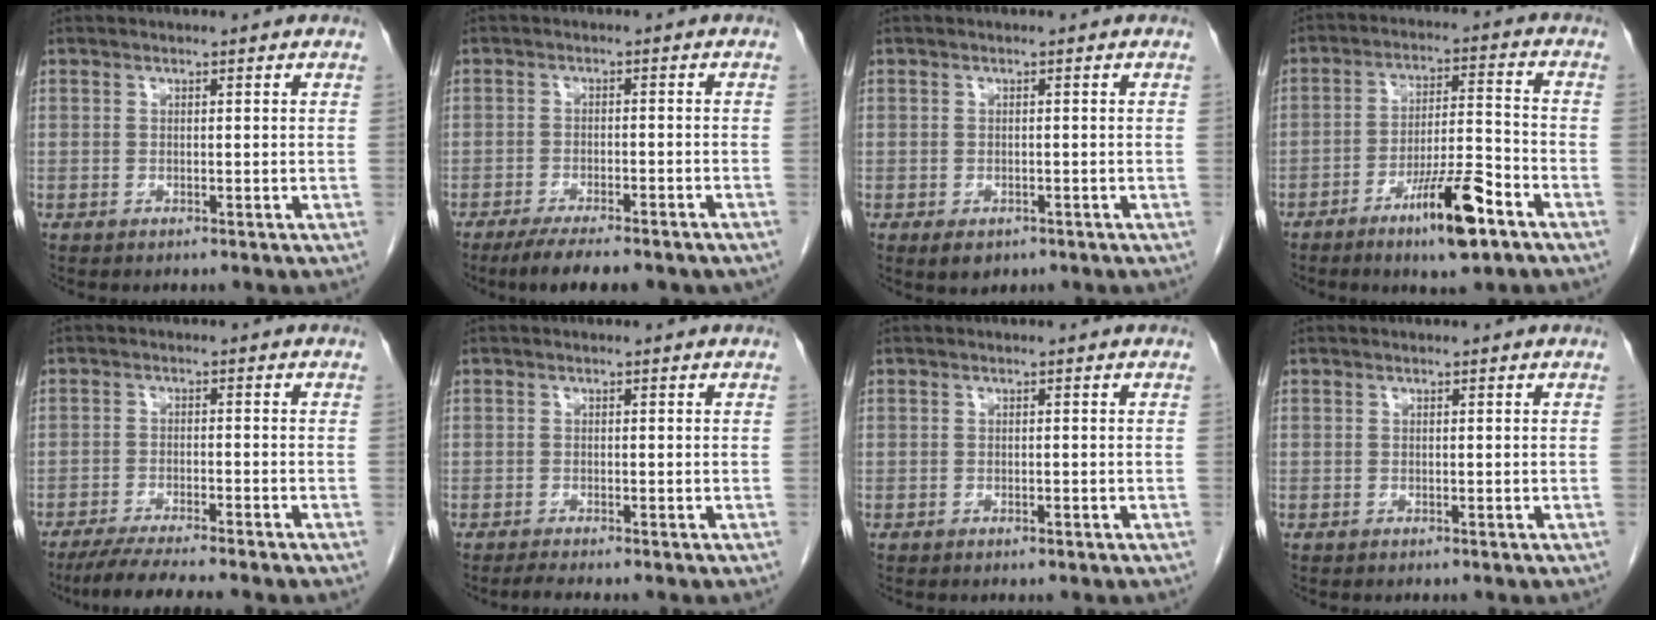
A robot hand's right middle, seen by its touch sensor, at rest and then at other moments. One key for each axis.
{"total": 9.8, "fx": -7.8, "fy": 1.9, "fz": 5.6, "tx": -0.076, "ty": -0.013, "tz": -0.107}
{"total": 2.8, "fx": -1.7, "fy": 1.7, "fz": 1.5, "tx": -0.019, "ty": -0.002, "tz": -0.015}
{"total": 10.4, "fx": -6.2, "fy": 1.3, "fz": 8.3, "tx": -0.142, "ty": -0.004, "tz": -0.103}
{"total": 7.7, "fx": -6.5, "fy": -0.7, "fz": 4.1, "tx": -0.056, "ty": -0.022, "tz": -0.105}
{"total": 1.2, "fx": -1.1, "fy": -0.4, "fz": 0.5, "tx": -0.016, "ty": -0.004, "tz": -0.023}
{"total": 0.6, "fx": -0.4, "fy": 0.2, "fz": 0.5, "tx": -0.010, "ty": 0.000, "tz": -0.005}
{"total": 0.0}